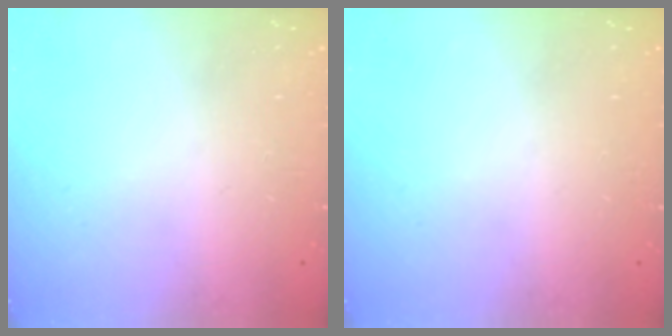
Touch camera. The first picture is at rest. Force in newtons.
{"total": 0.0}